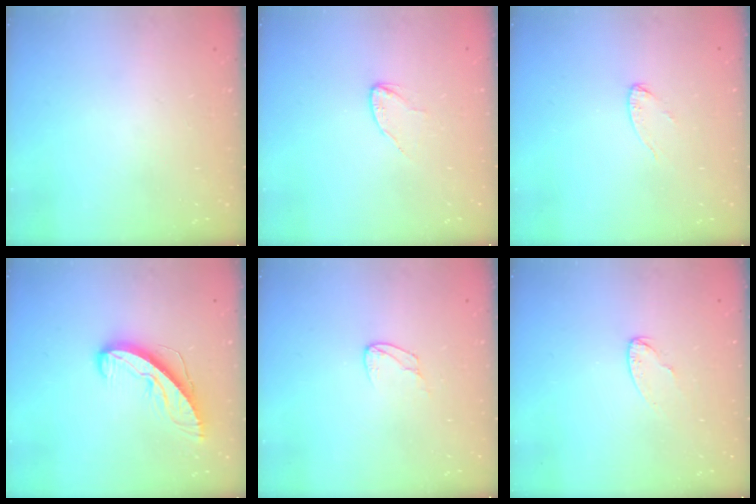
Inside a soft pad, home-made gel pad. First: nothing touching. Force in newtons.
{"total": 3.5, "press": 3.5, "slide": 0.3}
{"total": 3.8, "press": 3.7, "slide": 0.4}
{"total": 9.3, "press": 9.2, "slide": 0.6}
{"total": 5.6, "press": 5.6, "slide": 0.5}
{"total": 4.5, "press": 4.5, "slide": 0.4}